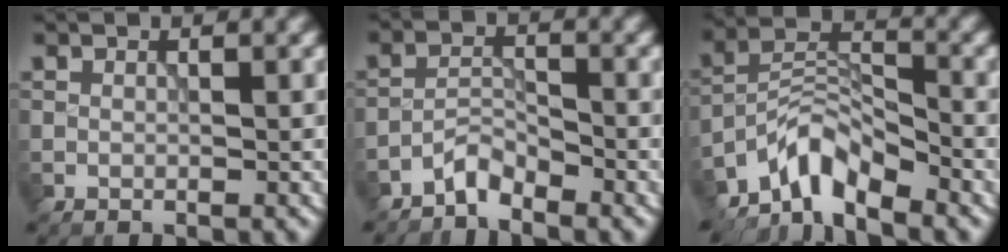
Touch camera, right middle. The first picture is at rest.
{"total": 2.1, "force": [-2.0, 0.5, 0.5], "torque": [-0.007, 0.011, -0.042]}
{"total": 5.0, "force": [-4.2, 1.5, 2.2], "torque": [-0.030, 0.004, -0.092]}